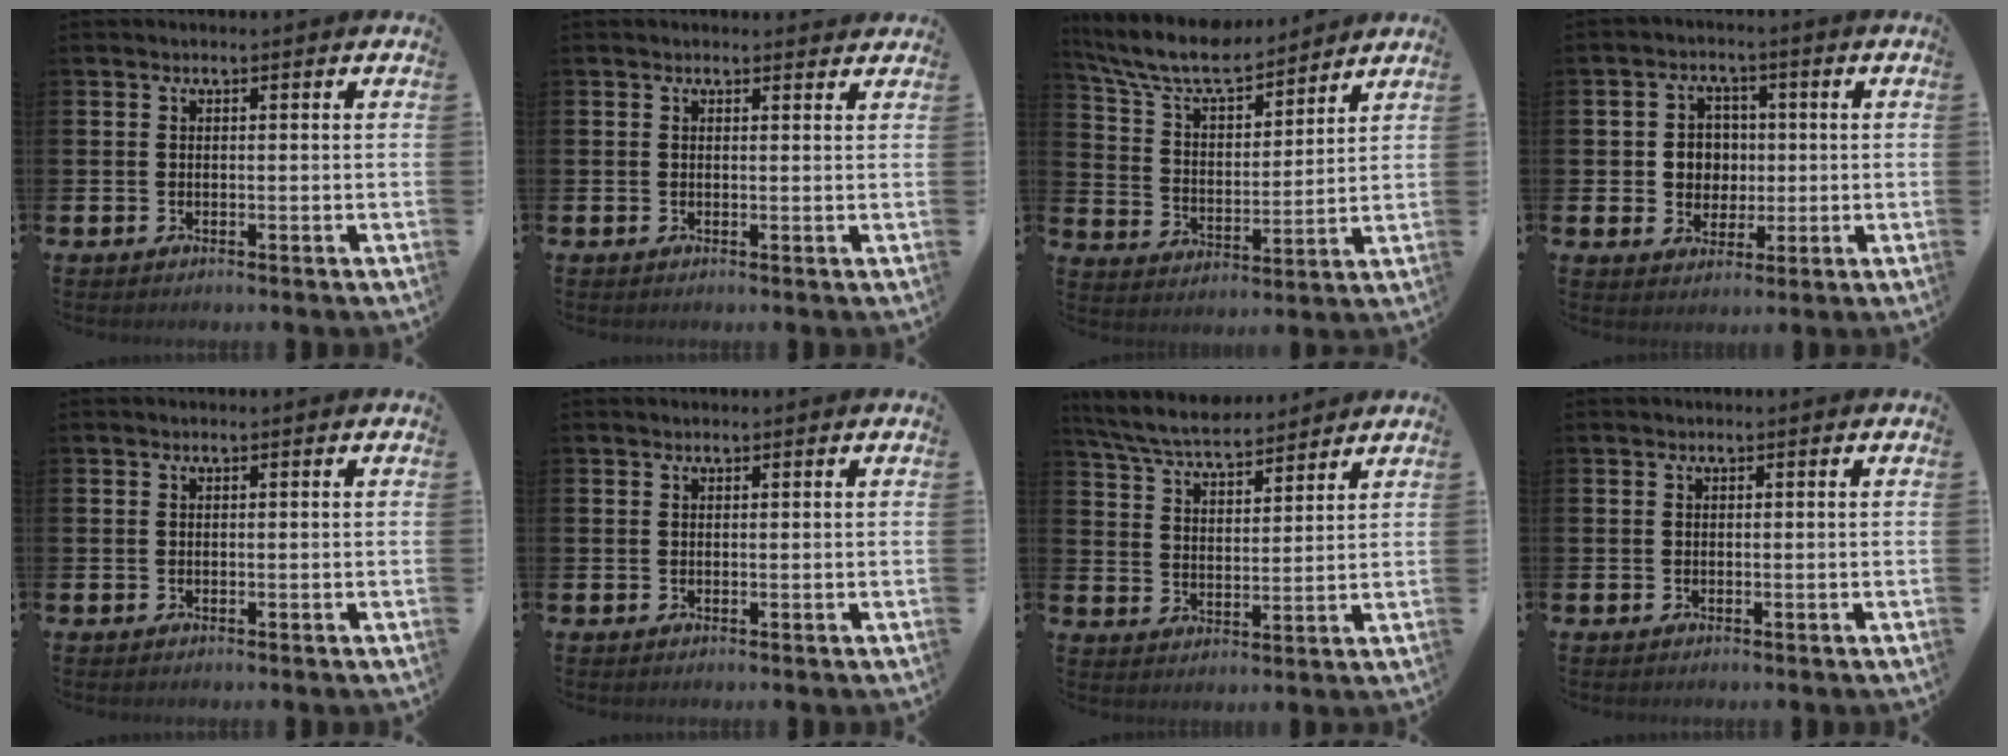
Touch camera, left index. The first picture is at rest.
{"total": 0.7, "force": [0.7, 0.3, 0.1], "torque": [0.006, -0.001, 0.011]}
{"total": 8.9, "force": [8.1, 1.9, 3.2], "torque": [-0.102, -0.046, 0.144]}
{"total": 4.4, "force": [0.7, 4.2, 1.1], "torque": [-0.025, 0.009, 0.005]}
{"total": 0.0}
{"total": 0.0}
{"total": 6.7, "force": [6.4, 1.1, 1.8], "torque": [-0.064, -0.031, 0.115]}
{"total": 0.0}